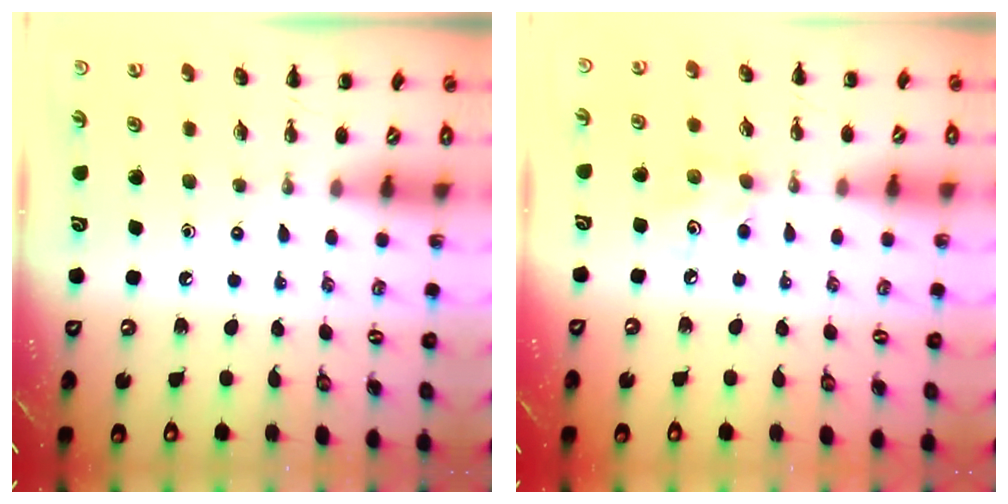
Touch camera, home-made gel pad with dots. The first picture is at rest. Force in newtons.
{"total": 3.9, "press": 3.7, "slide": 1.0}